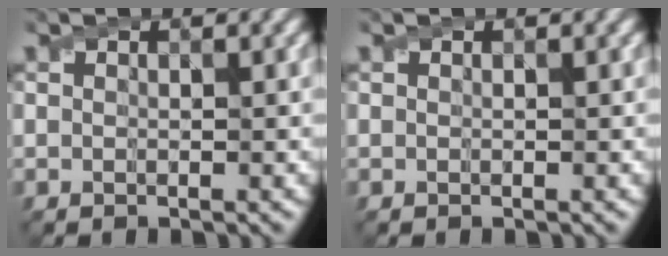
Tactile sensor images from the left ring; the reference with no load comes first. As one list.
[{"total": 0.0}]